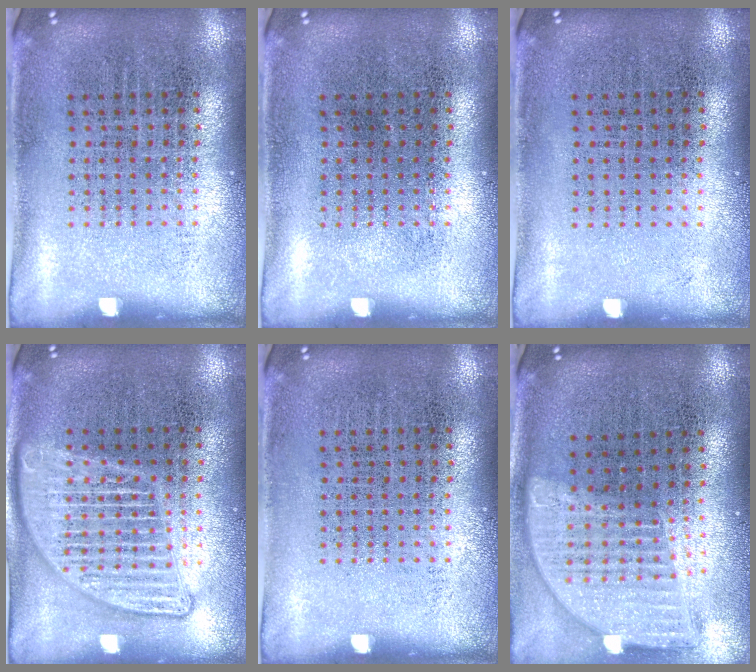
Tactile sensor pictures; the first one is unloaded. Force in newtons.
{"total": 0.0}
{"total": 0.0}
{"total": 2.7, "press": 2.7, "slide": 0.2}
{"total": 0.0}
{"total": 1.9, "press": 1.5, "slide": 1.2}